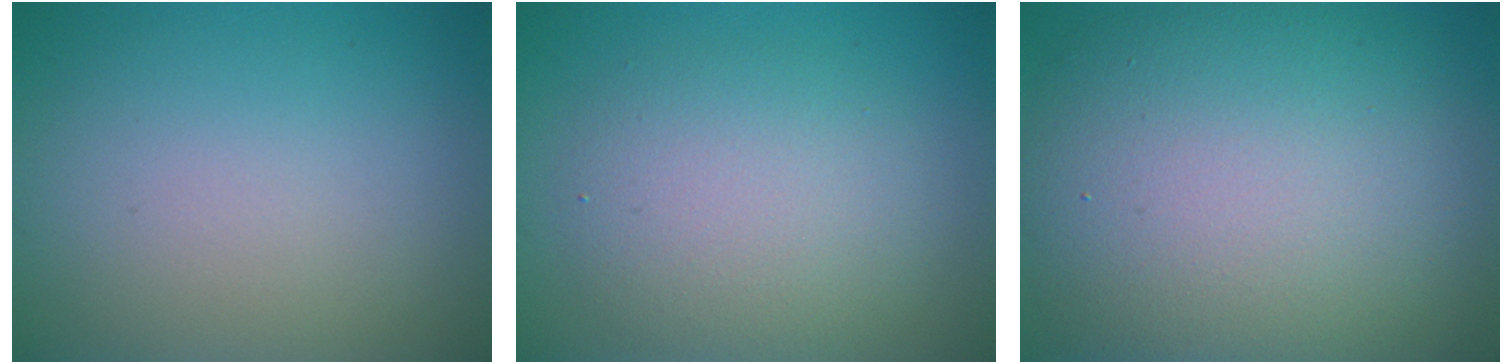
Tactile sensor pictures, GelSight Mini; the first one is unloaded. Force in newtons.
{"total": 4.7, "press": 4.7, "slide": 0.3}
{"total": 14.0, "press": 14.0, "slide": 0.8}